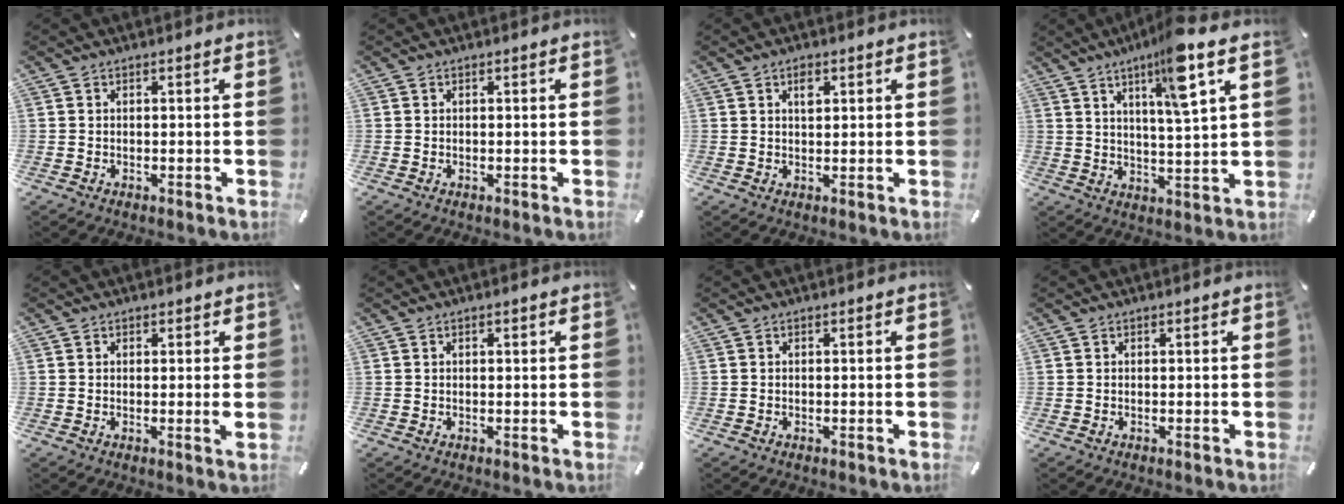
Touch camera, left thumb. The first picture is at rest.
{"total": 0.0}
{"total": 2.6, "force": [1.2, 1.4, 1.9], "torque": [-0.027, -0.003, 0.016]}
{"total": 11.9, "force": [6.9, 1.5, 9.6], "torque": [-0.149, -0.032, 0.108]}
{"total": 1.4, "force": [0.5, 0.4, 1.2], "torque": [-0.018, -0.004, 0.007]}
{"total": 0.8, "force": [0.3, 0.3, 0.6], "torque": [-0.011, 0.002, 0.005]}
{"total": 0.0}
{"total": 0.0}